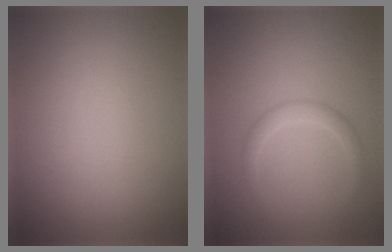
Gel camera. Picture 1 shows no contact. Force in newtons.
{"total": 1.5, "press": 1.5, "slide": 0.0}